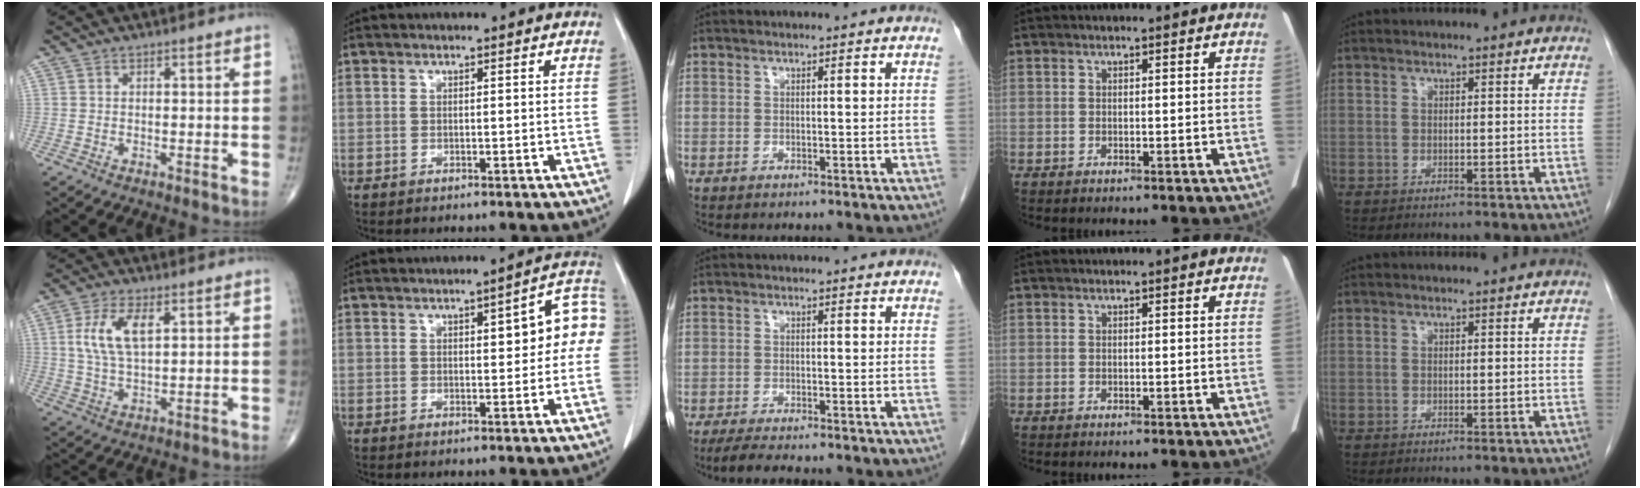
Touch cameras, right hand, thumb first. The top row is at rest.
{"thumb": {"total": 8.6, "force": [2.5, 3.9, 7.2], "torque": [-0.146, -0.003, 0.050]}, "index": {"total": 8.0, "force": [1.1, 2.3, 7.6], "torque": [-0.090, 0.032, 0.011]}, "middle": {"total": 4.6, "force": [-3.8, 0.5, 2.4], "torque": [-0.044, -0.012, -0.061]}}